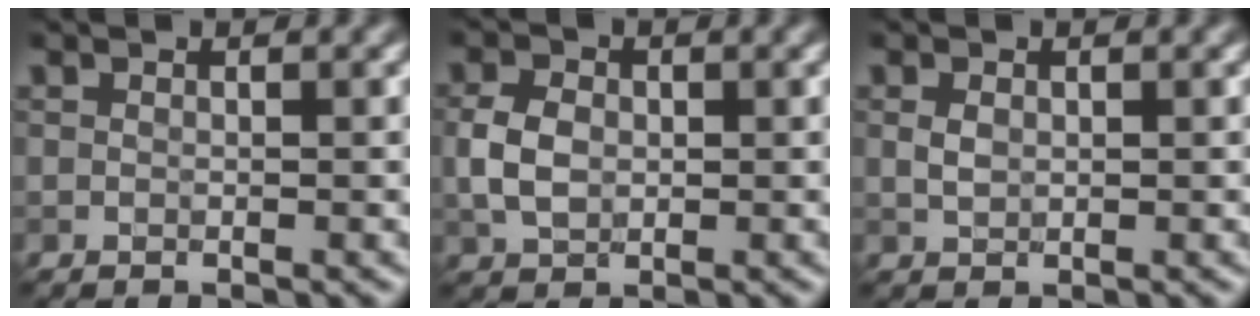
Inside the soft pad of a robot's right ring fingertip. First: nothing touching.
{"total": 3.2, "force": [-0.1, 2.4, 2.1], "torque": [-0.047, 0.007, -0.005]}
{"total": 1.1, "force": [0.3, 0.8, 0.7], "torque": [-0.017, 0.006, 0.007]}